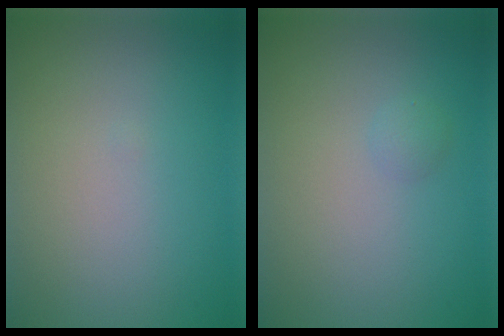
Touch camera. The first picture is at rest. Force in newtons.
{"total": 0.8, "press": 0.8, "slide": 0.1}